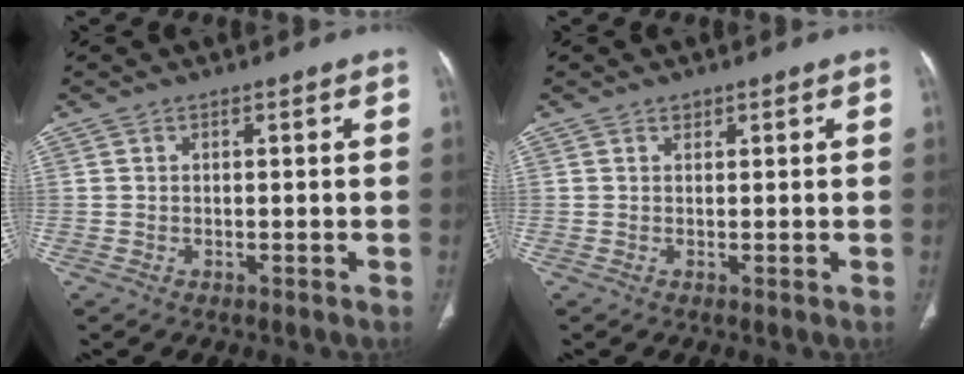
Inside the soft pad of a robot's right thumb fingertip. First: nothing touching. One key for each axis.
{"total": 0.5, "fx": 0.3, "fy": 0.4, "fz": 0.1, "tx": 0.001, "ty": -0.002, "tz": 0.004}